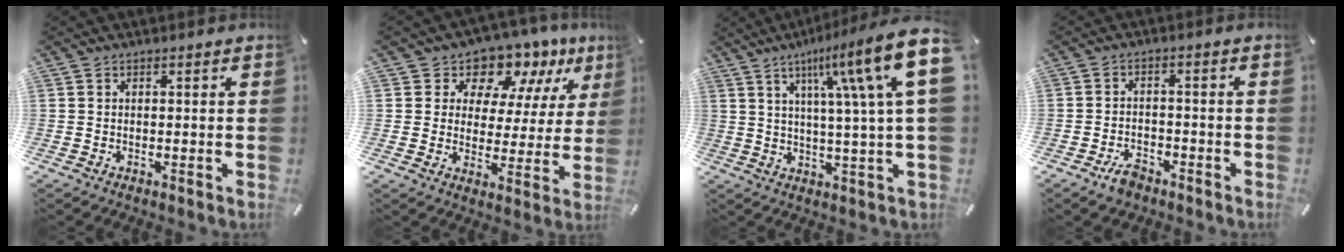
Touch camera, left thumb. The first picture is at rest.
{"total": 10.7, "force": [8.6, 6.2, 1.7], "torque": [-0.025, -0.086, 0.154]}
{"total": 20.2, "force": [6.9, 3.9, 18.6], "torque": [-0.280, -0.034, 0.093]}
{"total": 4.4, "force": [-3.1, 2.5, 1.7], "torque": [-0.025, 0.020, -0.056]}